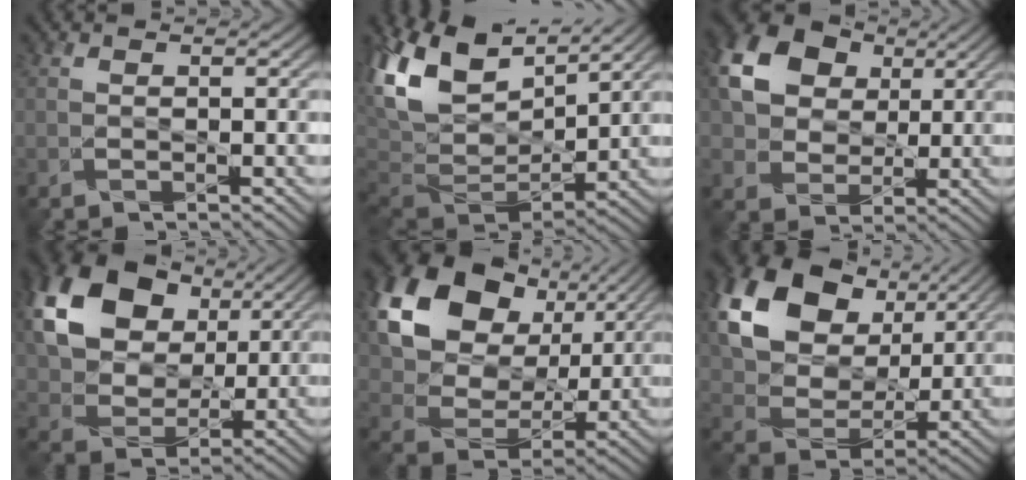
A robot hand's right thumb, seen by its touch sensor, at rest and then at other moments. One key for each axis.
{"total": 13.6, "fx": 5.2, "fy": 8.3, "fz": 9.5, "tx": -0.233, "ty": 0.010, "tz": 0.096}
{"total": 13.4, "fx": 4.1, "fy": 10.3, "fz": 7.5, "tx": -0.199, "ty": 0.036, "tz": 0.078}
{"total": 16.6, "fx": 6.5, "fy": 11.8, "fz": 9.6, "tx": -0.233, "ty": 0.037, "tz": 0.121}
{"total": 20.3, "fx": 7.6, "fy": 15.1, "fz": 11.3, "tx": -0.313, "ty": 0.042, "tz": 0.180}
{"total": 20.1, "fx": 7.9, "fy": 14.9, "fz": 10.9, "tx": -0.300, "ty": 0.044, "tz": 0.184}